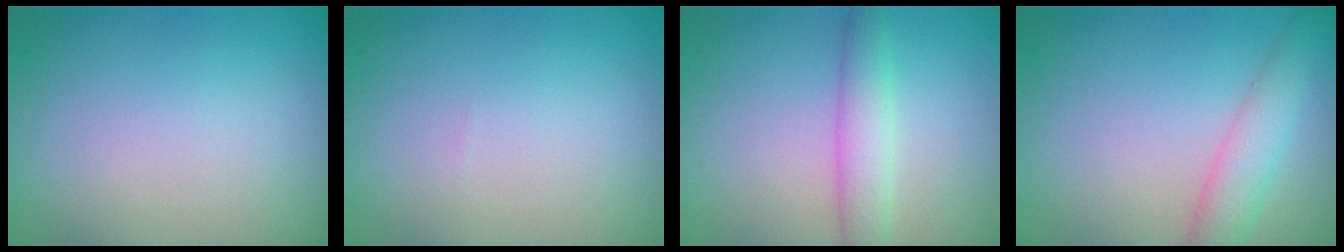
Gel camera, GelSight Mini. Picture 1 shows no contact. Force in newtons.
{"total": 0.0}
{"total": 3.0, "press": 3.0, "slide": 0.1}
{"total": 3.5, "press": 3.5, "slide": 0.1}